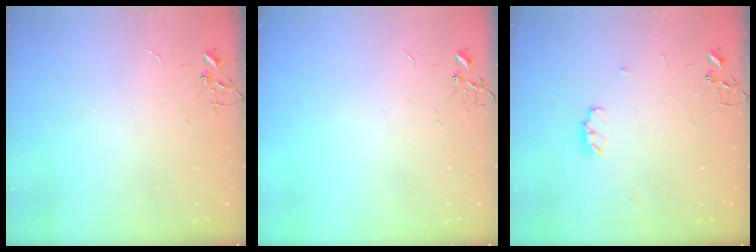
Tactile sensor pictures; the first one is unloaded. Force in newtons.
{"total": 0.0}
{"total": 4.8, "press": 4.7, "slide": 0.7}